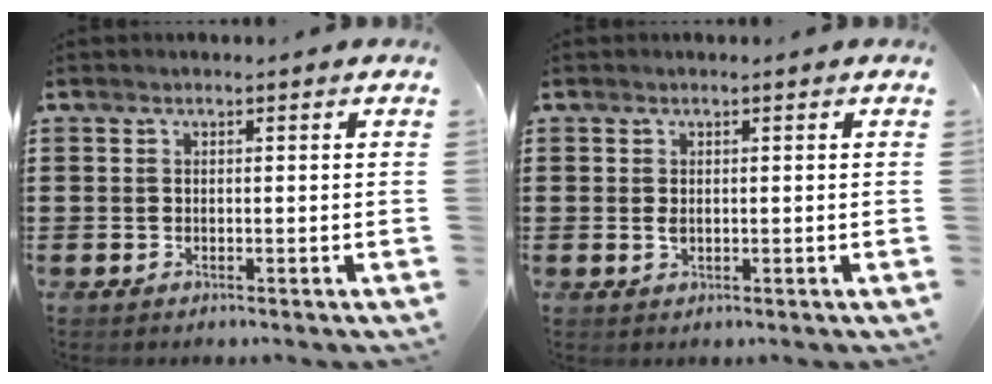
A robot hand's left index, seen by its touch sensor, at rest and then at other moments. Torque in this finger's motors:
{"motor_torque": [0.20, 0.15, 0.15, 0.03]}